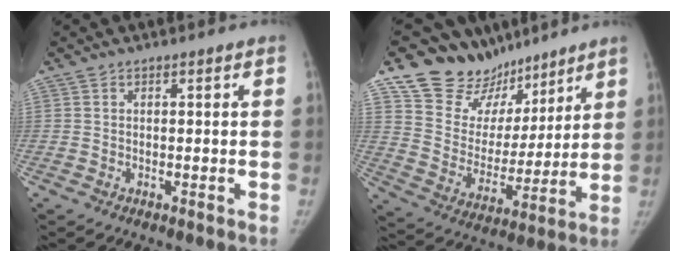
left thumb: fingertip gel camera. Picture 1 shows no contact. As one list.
[{"total": 17.1, "force": [13.5, 9.9, 3.4], "torque": [-0.006, -0.088, 0.234]}]